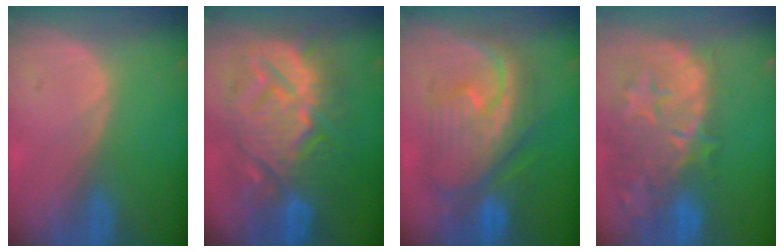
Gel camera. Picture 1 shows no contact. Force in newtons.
{"total": 13.9, "press": 13.8, "slide": 1.4}
{"total": 11.1, "press": 11.1, "slide": 1.1}
{"total": 14.7, "press": 11.9, "slide": 8.6}